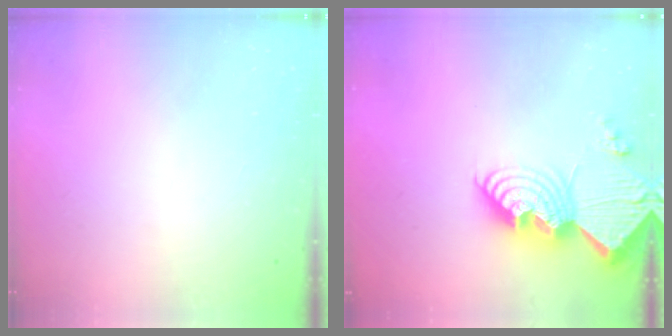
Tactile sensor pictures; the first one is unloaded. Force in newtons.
{"total": 21.2, "press": 21.1, "slide": 2.0}